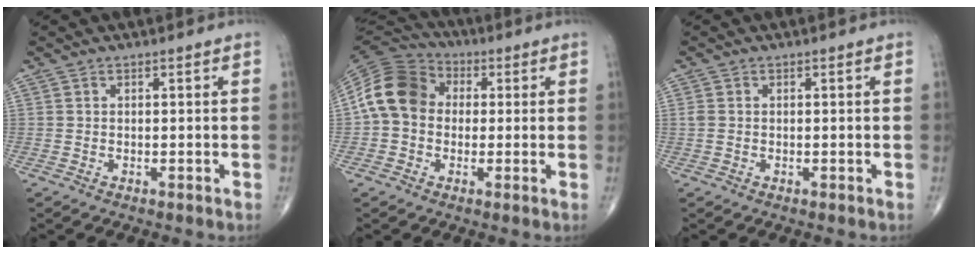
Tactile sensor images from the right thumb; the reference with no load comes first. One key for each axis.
{"total": 12.7, "fx": 0.7, "fy": 10.3, "fz": 7.4, "tx": -0.129, "ty": 0.033, "tz": -0.002}
{"total": 1.2, "fx": -0.1, "fy": 0.9, "fz": 0.8, "tx": -0.023, "ty": 0.000, "tz": -0.001}